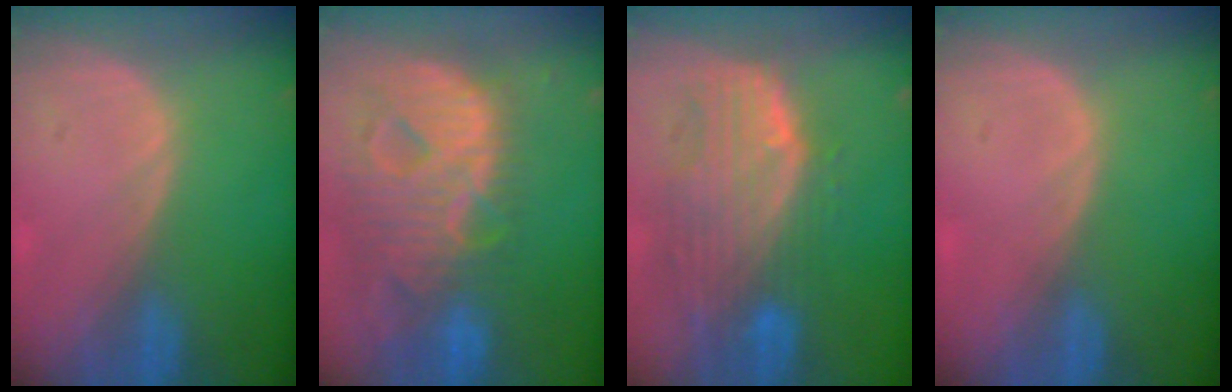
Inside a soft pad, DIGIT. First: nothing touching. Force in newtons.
{"total": 13.1, "press": 11.1, "slide": 6.9}
{"total": 10.5, "press": 9.1, "slide": 5.3}
{"total": 0.0}